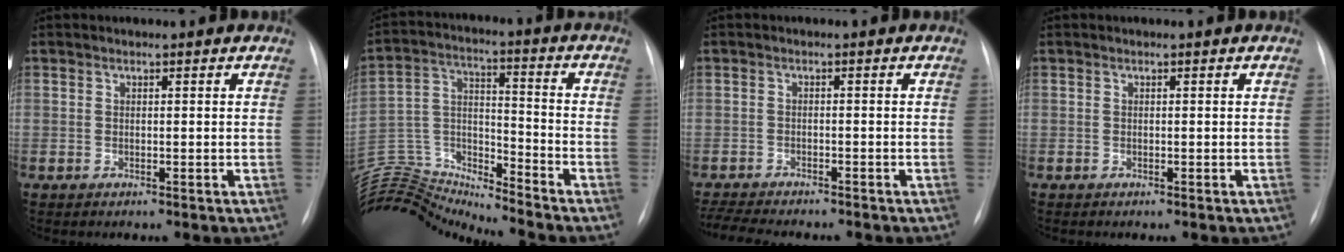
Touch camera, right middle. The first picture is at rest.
{"total": 16.3, "force": [-16.2, -0.7, 1.8], "torque": [-0.038, 0.042, -0.300]}
{"total": 8.9, "force": [-8.0, 1.4, 3.7], "torque": [-0.066, -0.012, -0.120]}
{"total": 0.0}